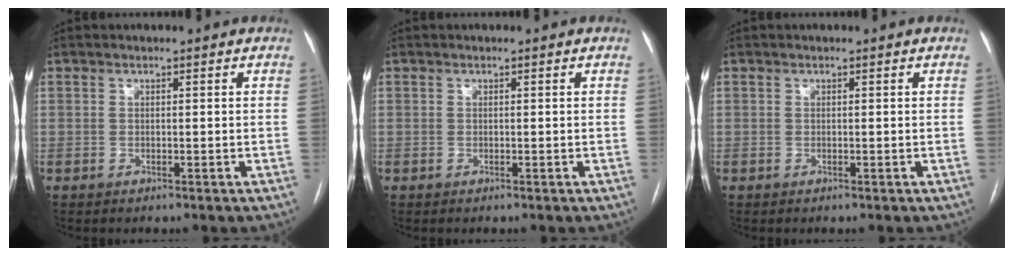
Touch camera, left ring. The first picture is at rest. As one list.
[{"total": 0.0}, {"total": 0.0}]